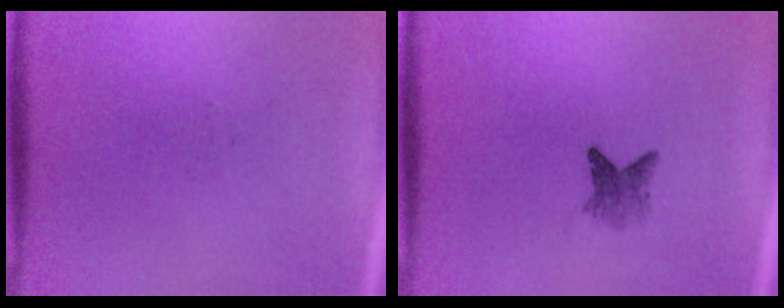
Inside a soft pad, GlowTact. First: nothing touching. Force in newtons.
{"total": 2.5}